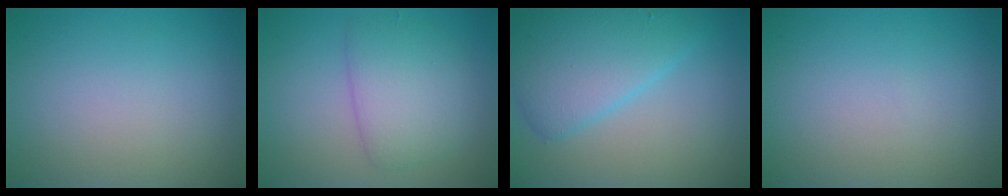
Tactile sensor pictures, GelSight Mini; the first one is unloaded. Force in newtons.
{"total": 4.4, "press": 4.4, "slide": 0.1}
{"total": 5.6, "press": 5.6, "slide": 0.1}
{"total": 0.0}